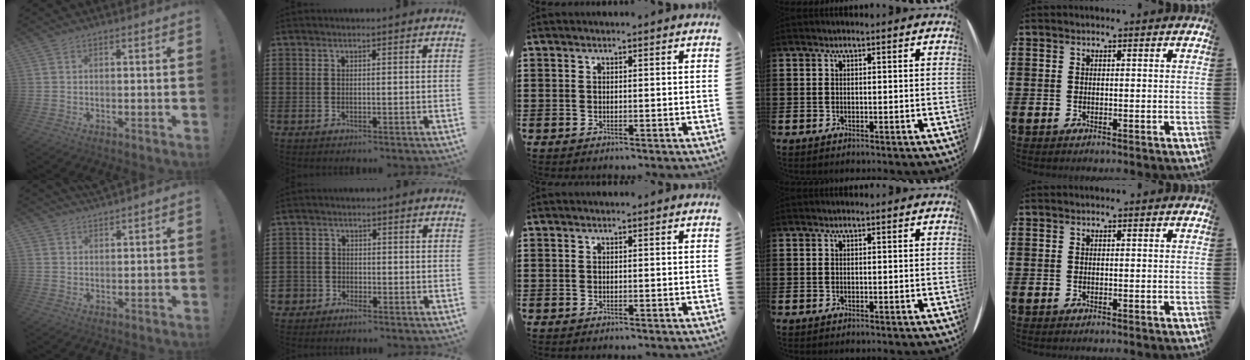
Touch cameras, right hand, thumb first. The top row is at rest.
{"thumb": {"total": 2.8, "force": [2.7, 0.5, -0.1], "torque": [0.010, -0.024, 0.050]}, "index": {"total": 2.4, "force": [-1.8, 1.5, 0.2], "torque": [-0.021, -0.005, -0.042]}}